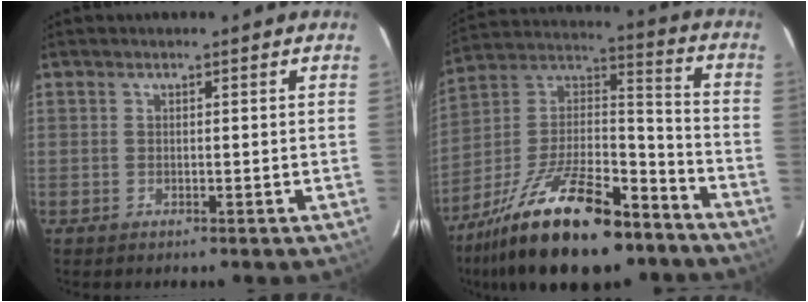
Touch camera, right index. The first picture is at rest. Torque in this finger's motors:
{"motor_torque": [0.96, -1.18, 1.05, 0.21]}